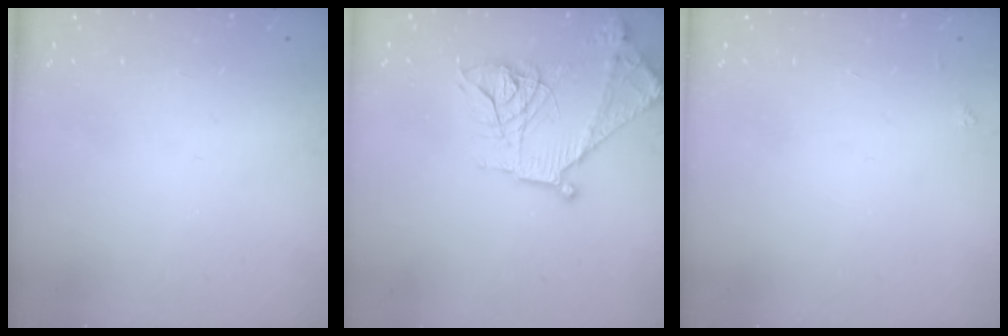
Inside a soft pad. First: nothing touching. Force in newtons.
{"total": 16.5, "press": 16.5, "slide": 1.3}
{"total": 2.0, "press": 2.0, "slide": 0.3}